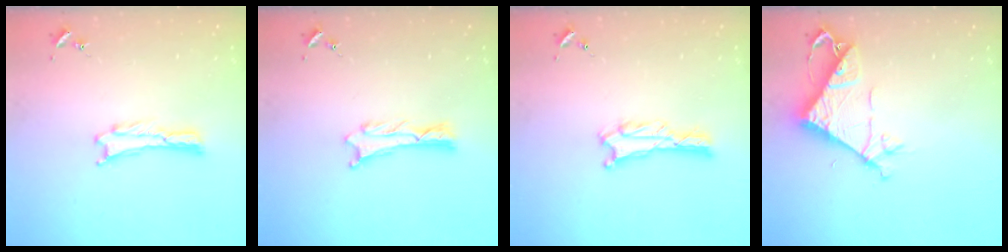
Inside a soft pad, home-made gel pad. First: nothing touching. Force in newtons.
{"total": 1.3, "press": 1.2, "slide": 0.1}
{"total": 0.7, "press": 0.7, "slide": 0.1}
{"total": 7.5, "press": 7.5, "slide": 0.2}